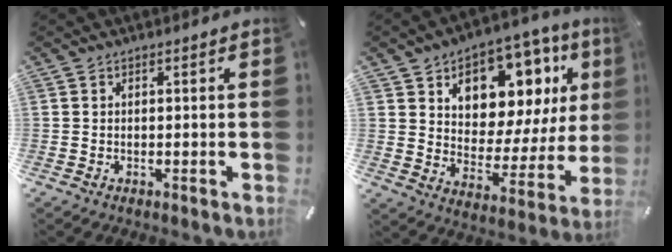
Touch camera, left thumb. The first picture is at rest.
{"total": 13.3, "force": [7.9, 8.6, 6.4], "torque": [-0.086, -0.070, 0.134]}